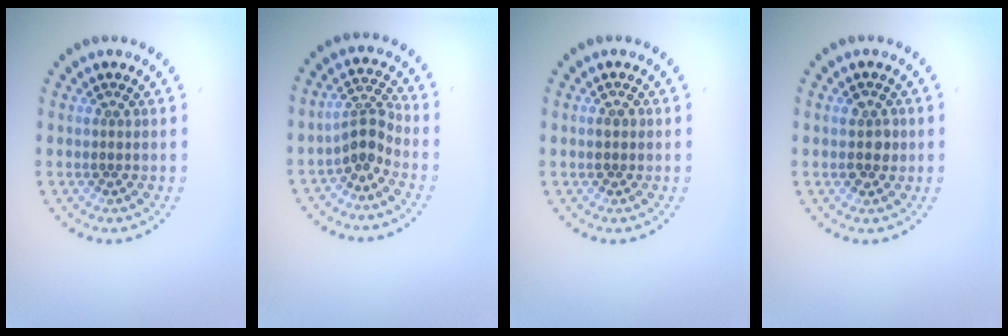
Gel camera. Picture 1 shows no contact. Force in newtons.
{"total": 2.6, "press": 1.8, "slide": 1.8}
{"total": 1.0, "press": 1.0, "slide": 0.1}
{"total": 1.7, "press": 1.7, "slide": 0.2}